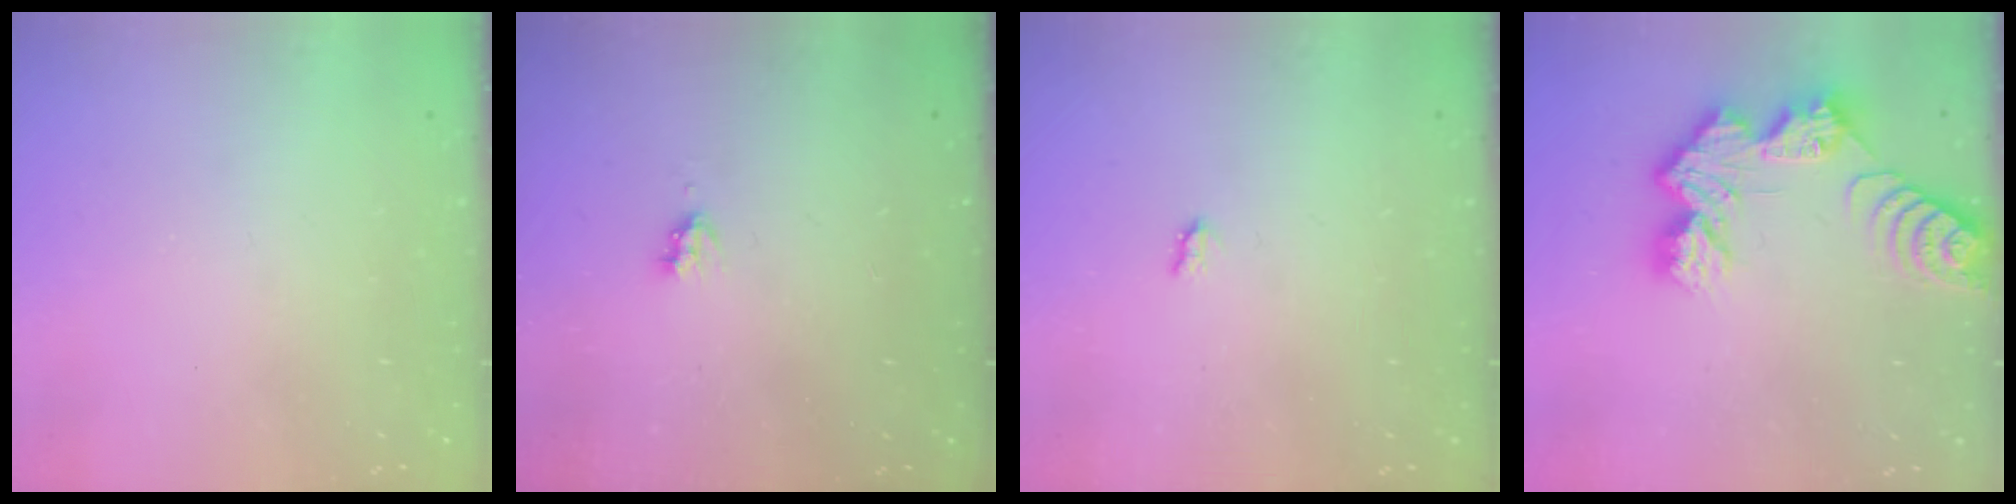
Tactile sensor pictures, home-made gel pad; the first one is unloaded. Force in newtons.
{"total": 2.6, "press": 2.6, "slide": 0.4}
{"total": 1.7, "press": 1.6, "slide": 0.3}
{"total": 11.5, "press": 11.5, "slide": 0.8}